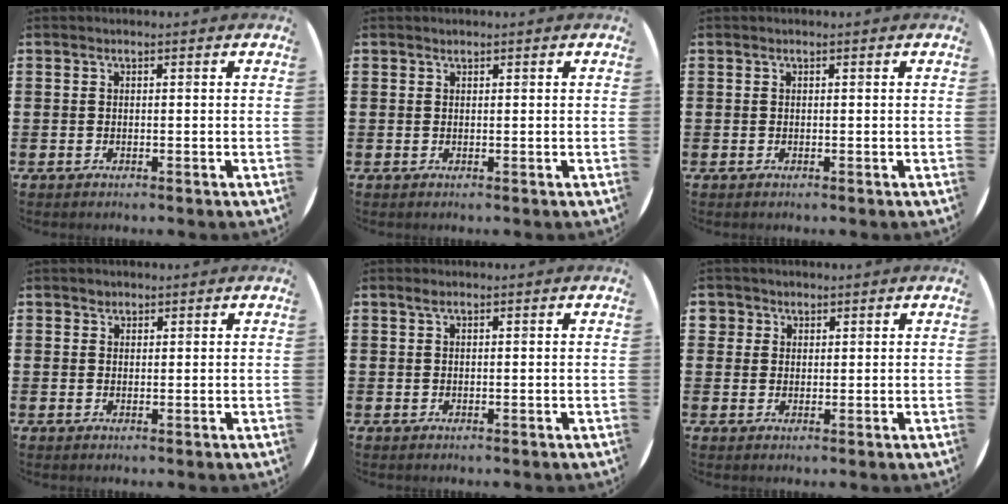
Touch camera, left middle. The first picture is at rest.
{"total": 0.0}
{"total": 0.0}
{"total": 1.0, "force": [0.8, 0.5, -0.1], "torque": [0.001, 0.002, 0.016]}
{"total": 0.6, "force": [0.4, 0.1, 0.4], "torque": [-0.007, 0.002, 0.007]}
{"total": 2.1, "force": [1.4, 1.5, 0.0], "torque": [0.004, 0.003, 0.026]}